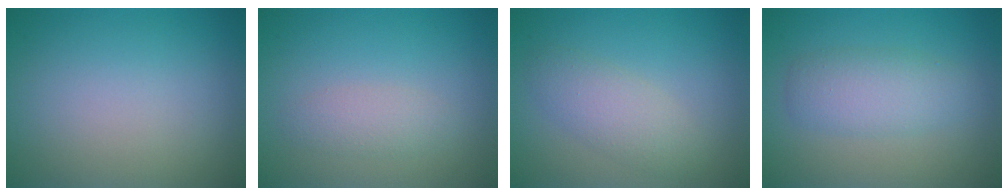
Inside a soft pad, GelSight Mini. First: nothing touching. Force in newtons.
{"total": 1.7, "press": 1.7, "slide": 0.1}
{"total": 2.8, "press": 2.8, "slide": 0.1}
{"total": 2.3, "press": 2.3, "slide": 0.2}